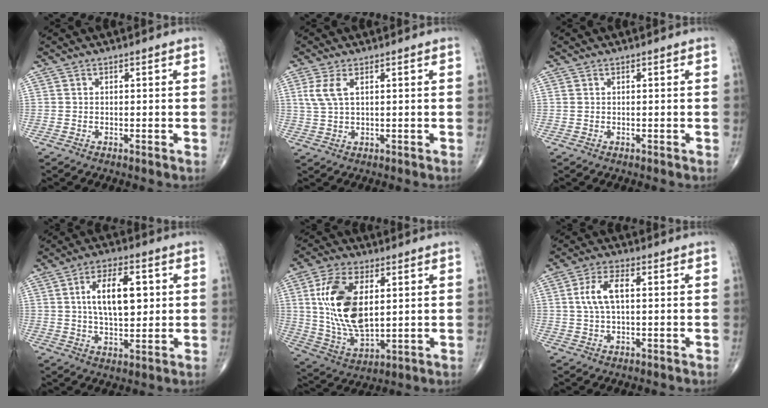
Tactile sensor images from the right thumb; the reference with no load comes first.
{"total": 4.1, "force": [1.4, 1.7, 3.4], "torque": [-0.087, 0.005, 0.034]}
{"total": 0.0}
{"total": 11.3, "force": [2.2, 5.3, 9.7], "torque": [-0.145, -0.003, 0.038]}
{"total": 16.8, "force": [3.5, 8.7, 13.9], "torque": [-0.264, -0.015, 0.075]}
{"total": 6.1, "force": [0.9, 2.7, 5.4], "torque": [-0.113, 0.011, 0.014]}